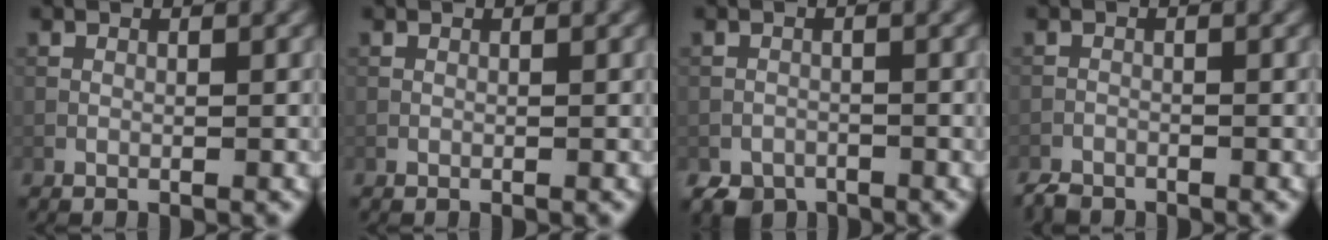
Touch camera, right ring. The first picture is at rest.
{"total": 0.0}
{"total": 2.4, "force": [-1.8, 1.5, 0.6], "torque": [-0.007, -0.003, -0.033]}
{"total": 1.3, "force": [-1.3, 0.4, 0.1], "torque": [-0.002, -0.001, -0.028]}